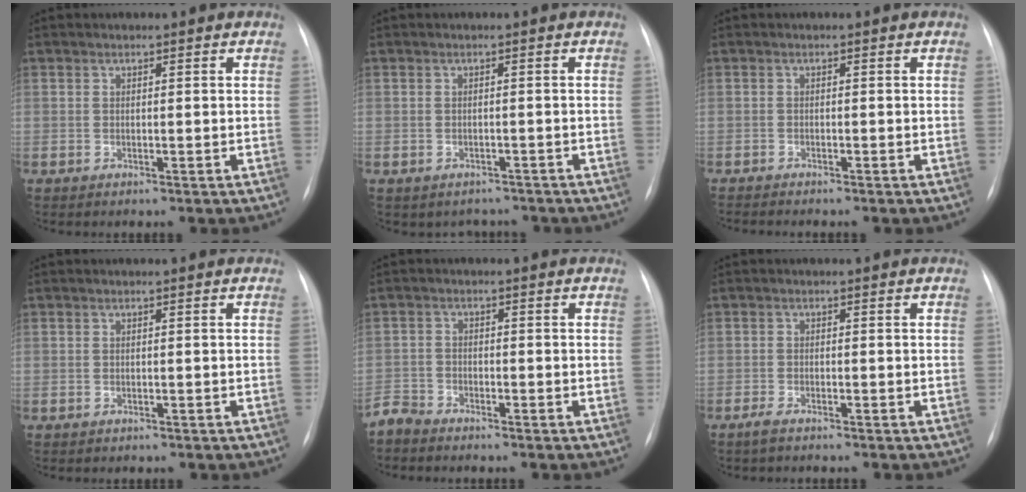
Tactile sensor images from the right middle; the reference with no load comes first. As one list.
[{"total": 3.4, "force": [-2.8, 1.9, 0.0], "torque": [0.000, 0.014, -0.033]}, {"total": 2.5, "force": [-2.3, 0.1, 0.9], "torque": [-0.011, -0.005, -0.032]}, {"total": 0.7, "force": [-0.5, 0.5, 0.2], "torque": [-0.013, 0.002, -0.002]}, {"total": 2.8, "force": [-2.7, 0.6, -0.2], "torque": [0.006, -0.007, -0.054]}, {"total": 1.7, "force": [-1.5, 0.3, 0.8], "torque": [-0.026, -0.004, -0.026]}]